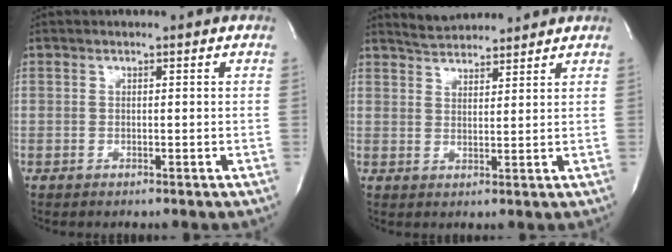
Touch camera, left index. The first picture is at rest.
{"total": 5.3, "force": [5.2, 0.6, 0.8], "torque": [-0.021, 0.021, 0.090]}